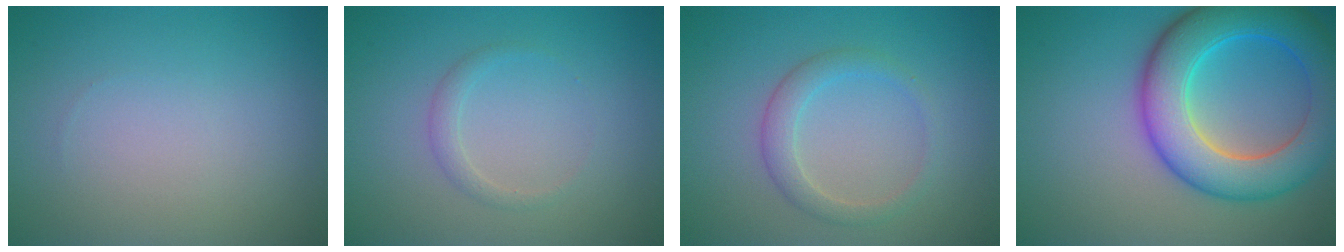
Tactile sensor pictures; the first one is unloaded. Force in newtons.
{"total": 1.2, "press": 1.2, "slide": 0.1}
{"total": 2.2, "press": 2.2, "slide": 0.1}
{"total": 9.3, "press": 9.3, "slide": 0.0}